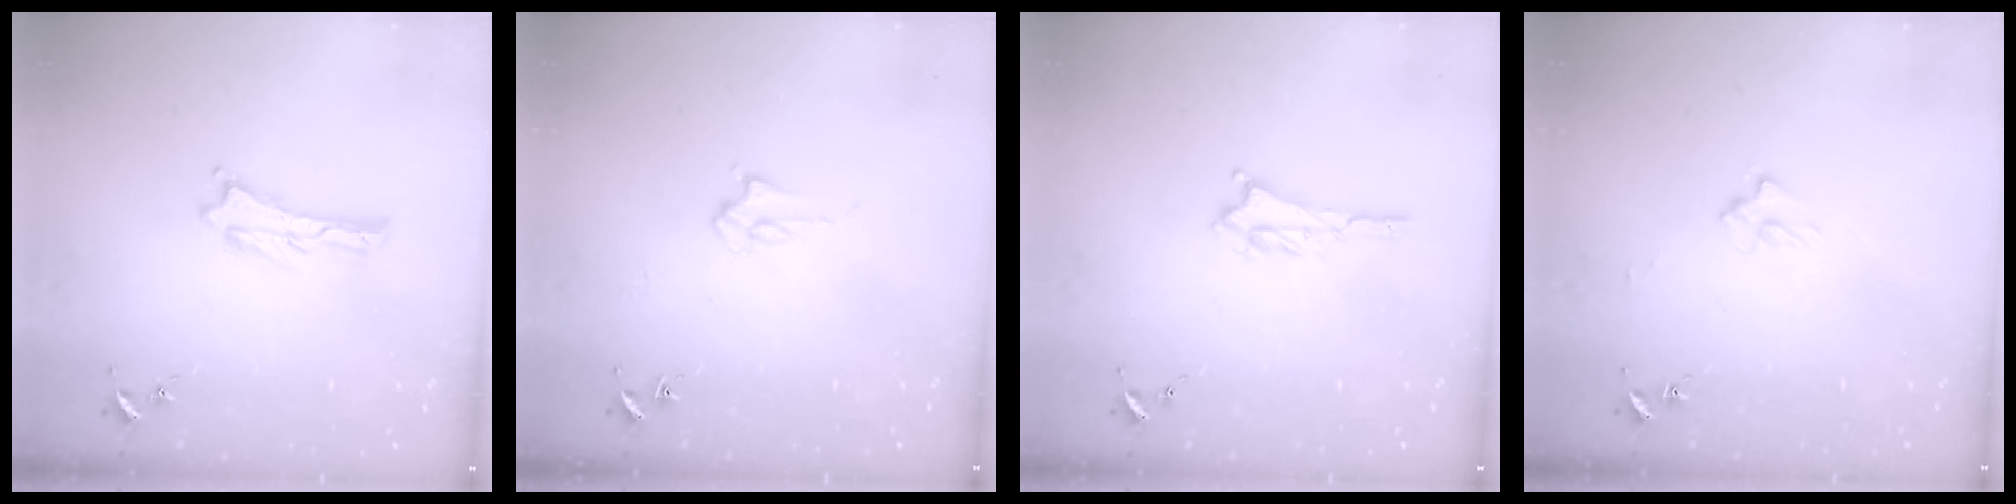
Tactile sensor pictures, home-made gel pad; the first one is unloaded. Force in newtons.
{"total": 2.8, "press": 2.8, "slide": 0.4}
{"total": 1.5, "press": 1.5, "slide": 0.3}
{"total": 2.0, "press": 2.0, "slide": 0.3}